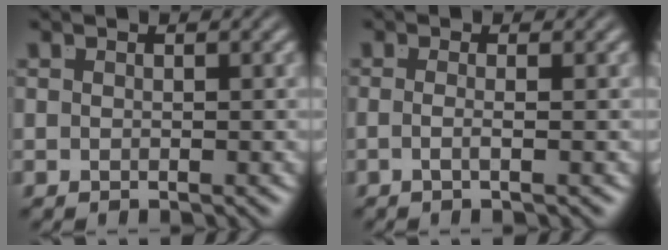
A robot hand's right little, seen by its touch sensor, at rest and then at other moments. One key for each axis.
{"total": 1.9, "fx": -1.0, "fy": -1.0, "fz": 1.3, "tx": -0.035, "ty": -0.016, "tz": -0.010}